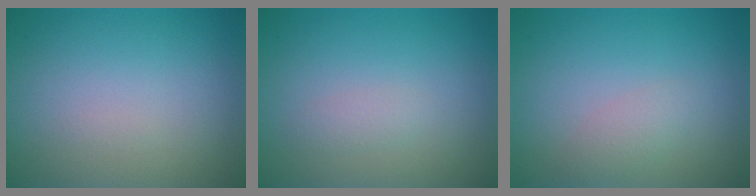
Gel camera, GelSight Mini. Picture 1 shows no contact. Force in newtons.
{"total": 1.0, "press": 1.0, "slide": 0.0}
{"total": 1.5, "press": 1.5, "slide": 0.1}